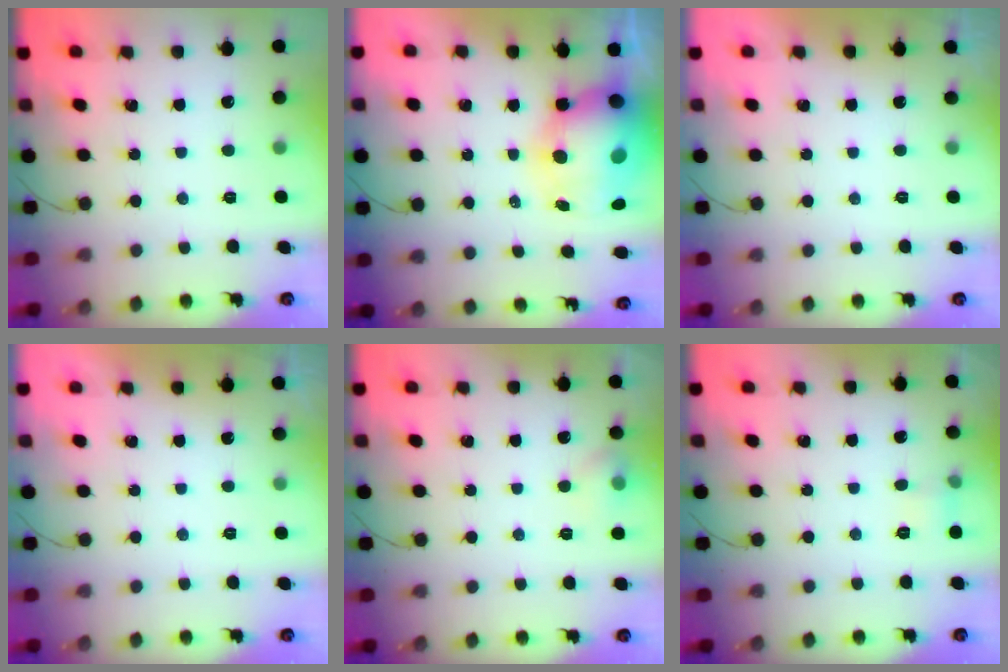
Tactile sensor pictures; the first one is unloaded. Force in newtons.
{"total": 12.8, "press": 12.5, "slide": 3.1}
{"total": 0.0}
{"total": 0.0}
{"total": 5.6, "press": 5.3, "slide": 1.8}
{"total": 4.8, "press": 4.5, "slide": 1.5}